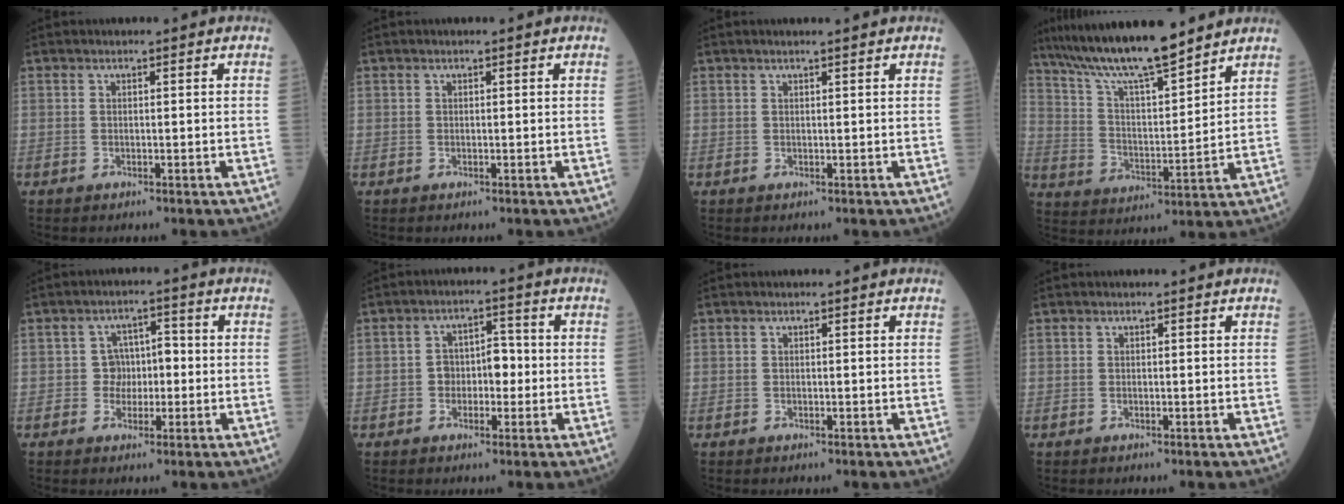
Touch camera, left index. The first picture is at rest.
{"total": 0.0}
{"total": 2.0, "force": [1.7, -0.3, 1.0], "torque": [-0.014, 0.010, 0.025]}
{"total": 15.8, "force": [13.3, 1.5, 8.4], "torque": [-0.152, 0.011, 0.240]}
{"total": 3.8, "force": [-0.6, 3.4, 1.7], "torque": [-0.017, 0.015, -0.013]}
{"total": 4.8, "force": [-0.7, 2.9, 3.8], "torque": [-0.059, 0.021, -0.012]}
{"total": 0.0}
{"total": 0.0}